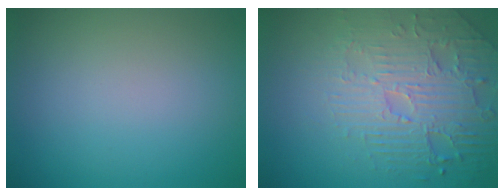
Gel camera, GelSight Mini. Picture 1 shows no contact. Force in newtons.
{"total": 4.7, "press": 4.4, "slide": 1.6}